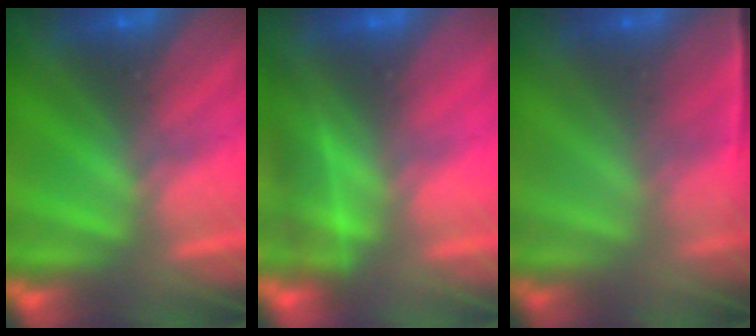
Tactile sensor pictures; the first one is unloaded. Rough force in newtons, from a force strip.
{"total": 2.2}
{"total": 1.1}